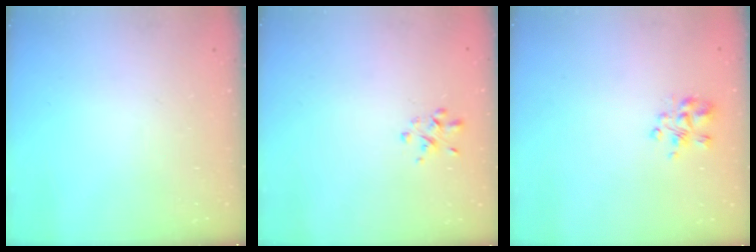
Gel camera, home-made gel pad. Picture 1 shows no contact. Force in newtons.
{"total": 1.8, "press": 1.8, "slide": 0.5}
{"total": 3.9, "press": 3.9, "slide": 0.7}